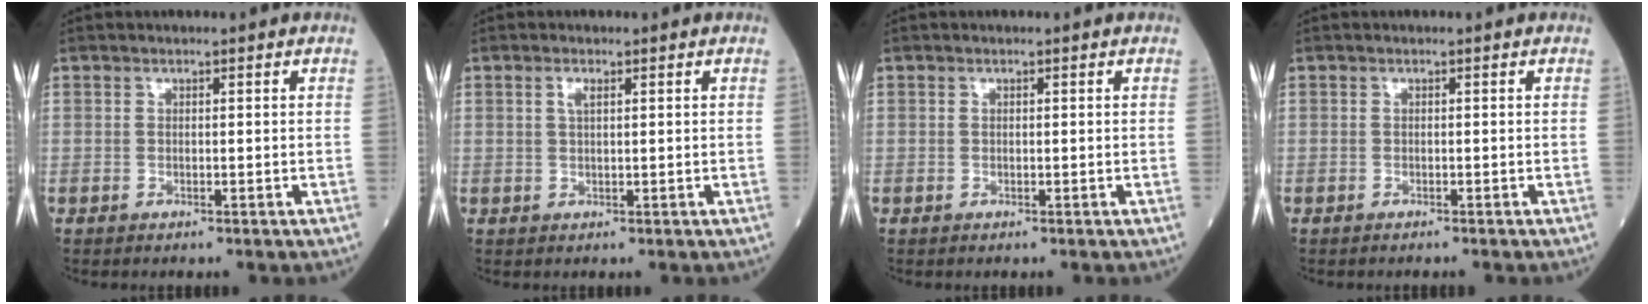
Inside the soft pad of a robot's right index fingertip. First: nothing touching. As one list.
[{"total": 1.4, "force": [0.6, 0.4, 1.2], "torque": [-0.026, 0.003, 0.012]}, {"total": 0.0}, {"total": 0.8, "force": [-0.8, -0.1, 0.2], "torque": [0.000, -0.001, -0.012]}]